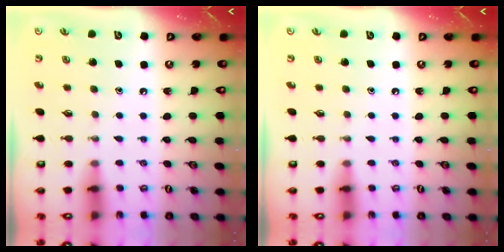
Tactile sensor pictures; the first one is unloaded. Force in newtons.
{"total": 0.0}